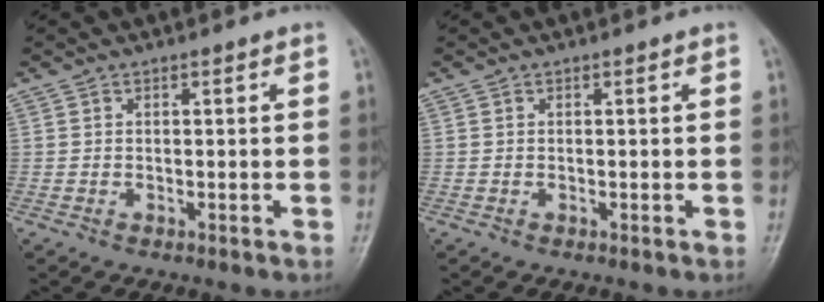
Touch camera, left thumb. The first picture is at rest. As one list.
[{"total": 0.0}]